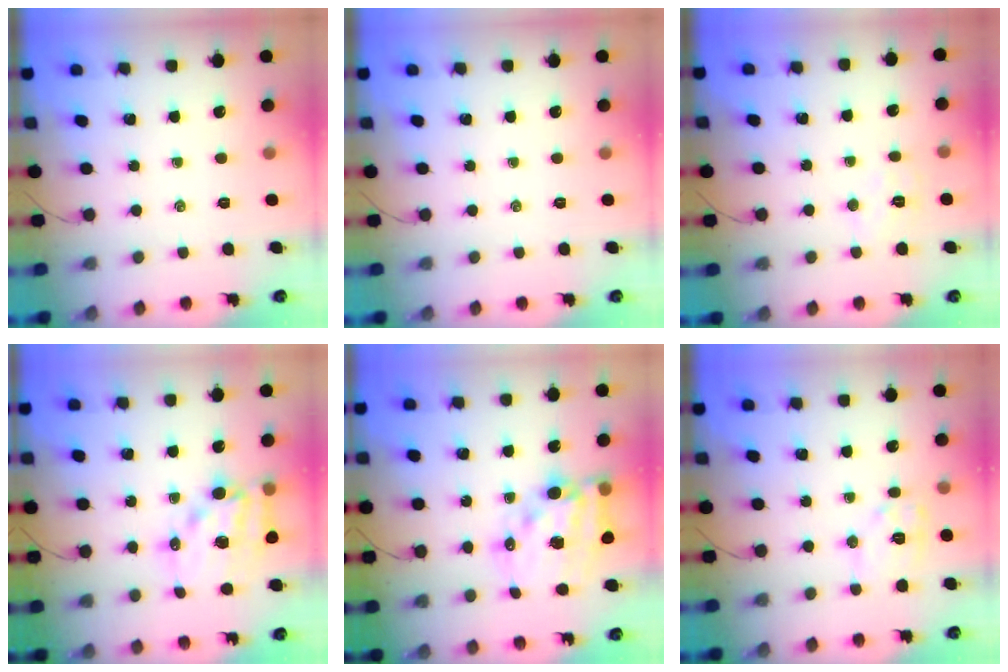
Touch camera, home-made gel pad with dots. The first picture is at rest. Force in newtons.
{"total": 0.0}
{"total": 6.3, "press": 6.1, "slide": 1.3}
{"total": 15.0, "press": 14.6, "slide": 3.2}
{"total": 17.3, "press": 16.8, "slide": 3.8}
{"total": 9.3, "press": 9.3, "slide": 0.1}